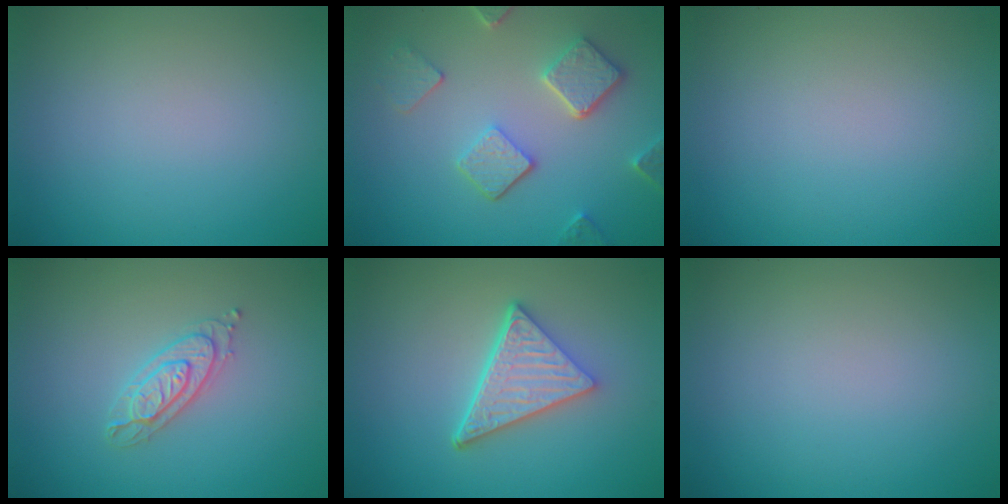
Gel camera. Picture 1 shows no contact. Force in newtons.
{"total": 4.9, "press": 3.8, "slide": 3.2}
{"total": 0.0}
{"total": 2.3, "press": 2.3, "slide": 0.4}
{"total": 5.2, "press": 3.8, "slide": 3.6}
{"total": 0.0}